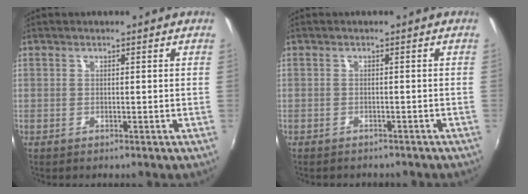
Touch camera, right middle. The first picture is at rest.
{"total": 3.4, "force": [-3.0, 1.1, 1.1], "torque": [-0.023, -0.012, -0.039]}